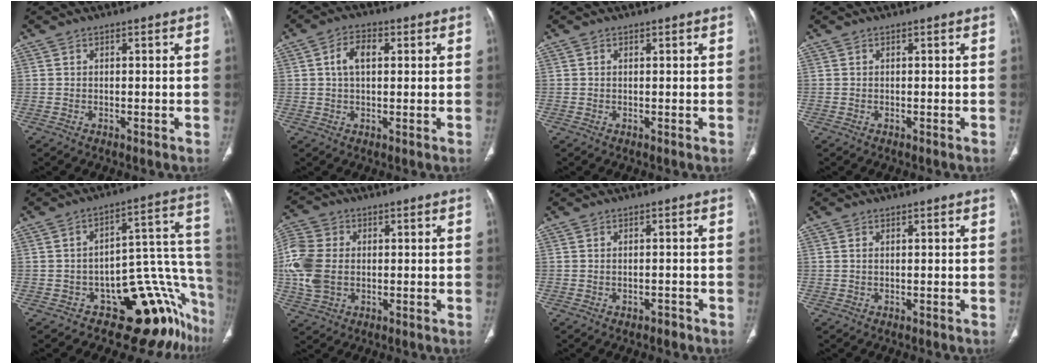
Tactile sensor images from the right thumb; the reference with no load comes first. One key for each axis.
{"total": 5.3, "fx": 1.2, "fy": 3.1, "fz": 4.1, "tx": -0.074, "ty": 0.012, "tz": 0.020}
{"total": 0.0}
{"total": 0.0}
{"total": 18.5, "fx": -11.3, "fy": 8.5, "fz": 12.0, "tx": -0.028, "ty": 0.127, "tz": -0.139}
{"total": 10.6, "fx": -0.4, "fy": 7.9, "fz": 7.1, "tx": -0.162, "ty": 0.007, "tz": -0.010}
{"total": 1.3, "fx": -0.9, "fy": 0.7, "fz": 0.6, "tx": -0.014, "ty": 0.011, "tz": -0.008}
{"total": 0.6, "fx": 0.1, "fy": 0.4, "fz": 0.5, "tx": -0.013, "ty": 0.002, "tz": 0.003}